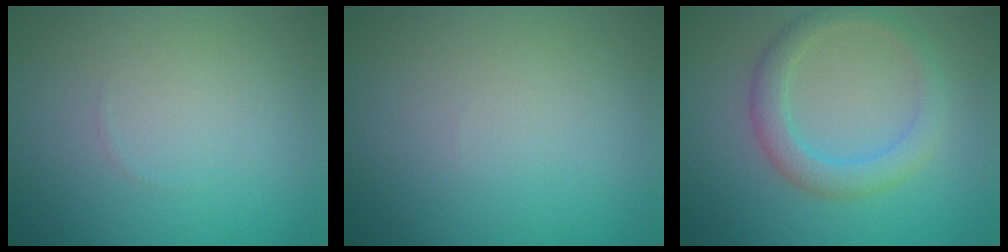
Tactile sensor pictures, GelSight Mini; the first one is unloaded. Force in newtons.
{"total": 0.0}
{"total": 3.1, "press": 3.1, "slide": 0.1}